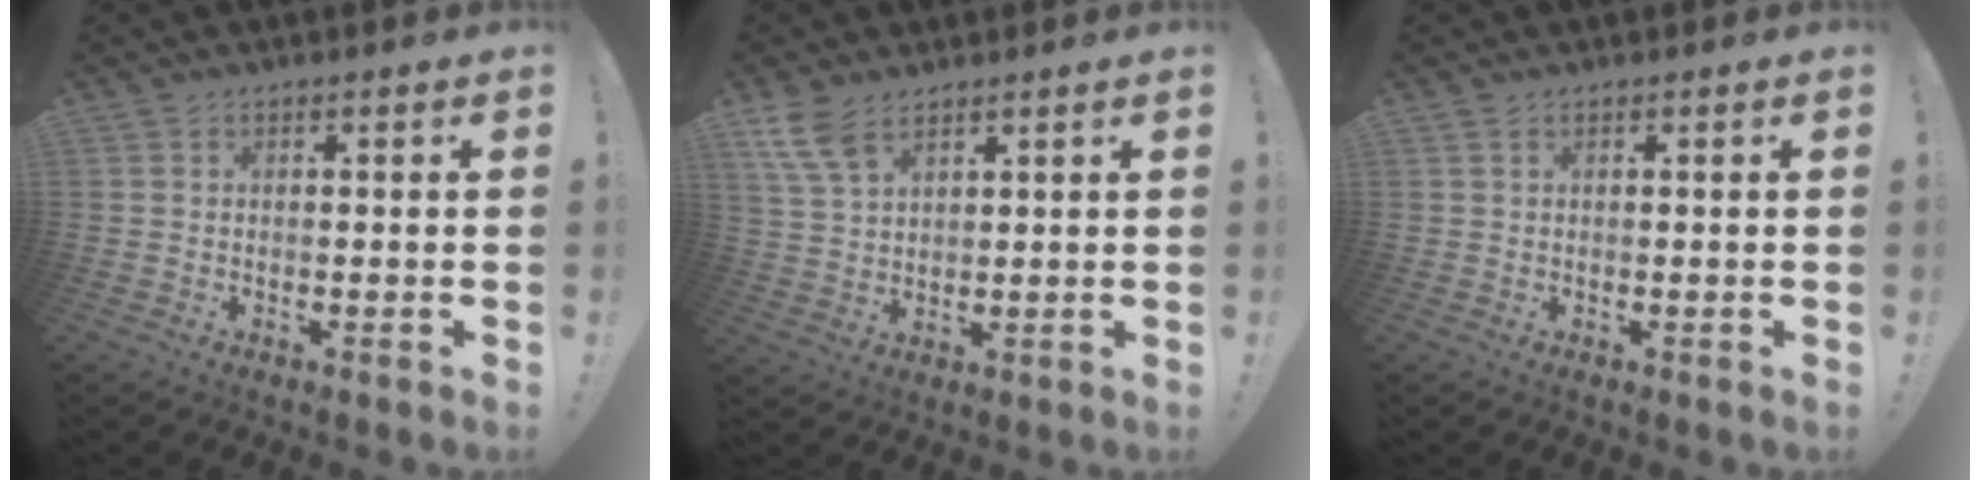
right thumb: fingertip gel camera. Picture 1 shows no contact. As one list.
[{"total": 7.8, "force": [5.3, 3.7, 4.4], "torque": [-0.085, -0.020, 0.104]}, {"total": 0.7, "force": [0.4, 0.4, 0.4], "torque": [-0.013, 0.002, 0.010]}]